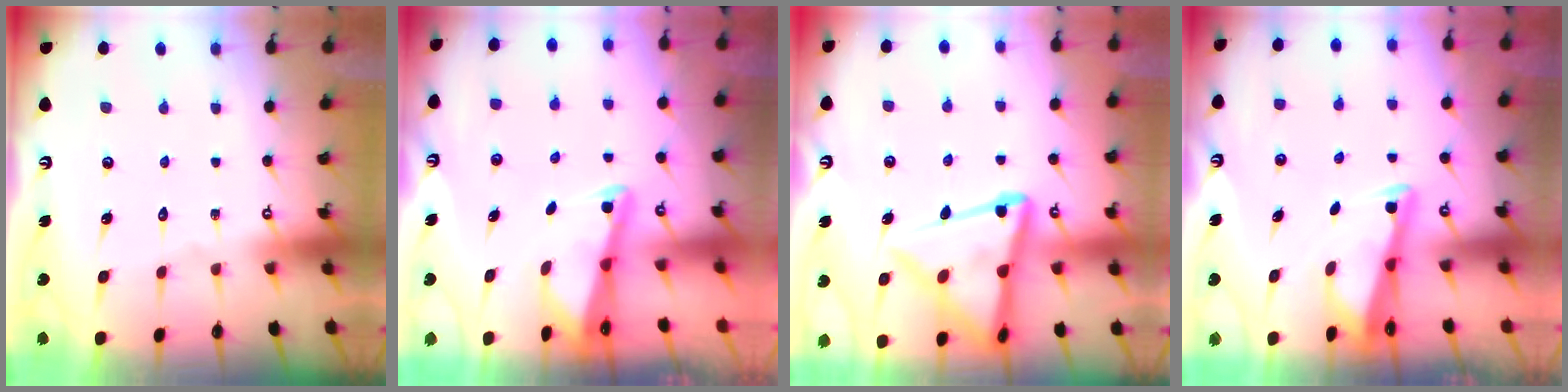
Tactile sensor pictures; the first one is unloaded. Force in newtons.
{"total": 2.3, "press": 2.3, "slide": 0.3}
{"total": 16.5, "press": 16.5, "slide": 1.4}
{"total": 2.9, "press": 2.9, "slide": 0.3}